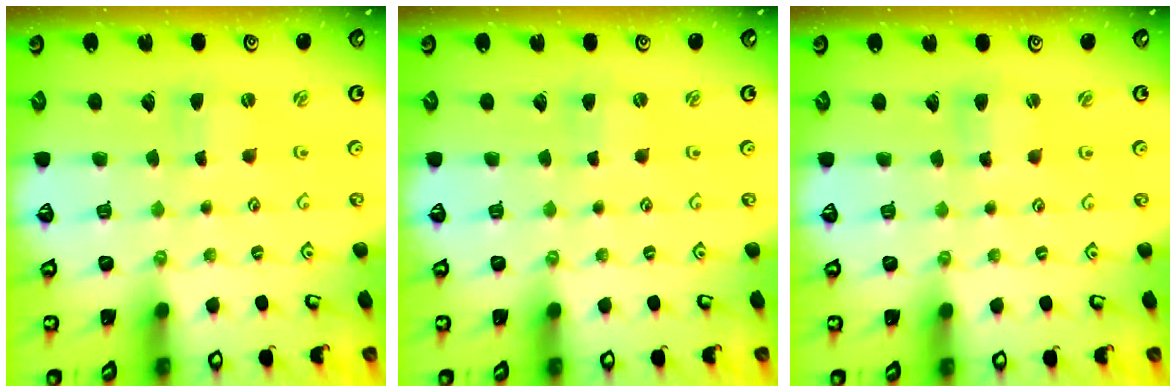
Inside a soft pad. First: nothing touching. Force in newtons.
{"total": 1.9, "press": 1.9, "slide": 0.2}
{"total": 2.2, "press": 2.2, "slide": 0.3}